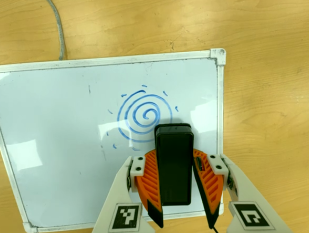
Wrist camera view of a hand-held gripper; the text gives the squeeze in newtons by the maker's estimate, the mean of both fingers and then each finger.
{"total": 6.9, "left": 5.5, "right": 8.4}